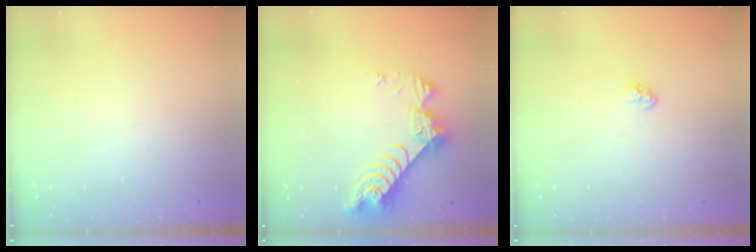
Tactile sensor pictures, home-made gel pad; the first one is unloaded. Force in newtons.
{"total": 9.4, "press": 9.4, "slide": 0.9}
{"total": 2.9, "press": 2.9, "slide": 0.2}